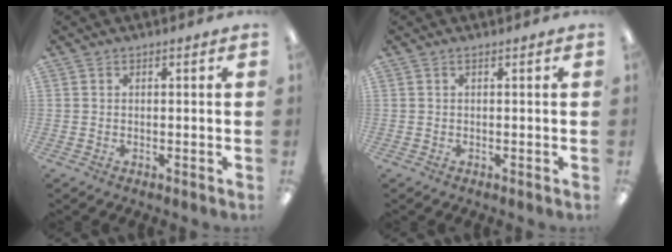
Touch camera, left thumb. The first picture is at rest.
{"total": 0.0}